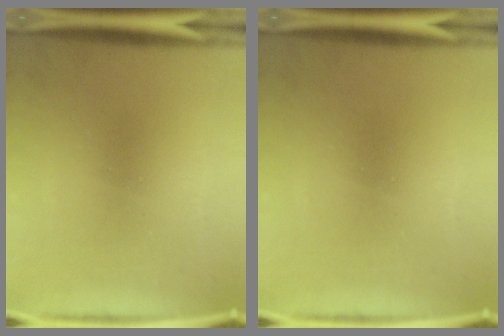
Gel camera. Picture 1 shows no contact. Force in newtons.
{"total": 0.0}